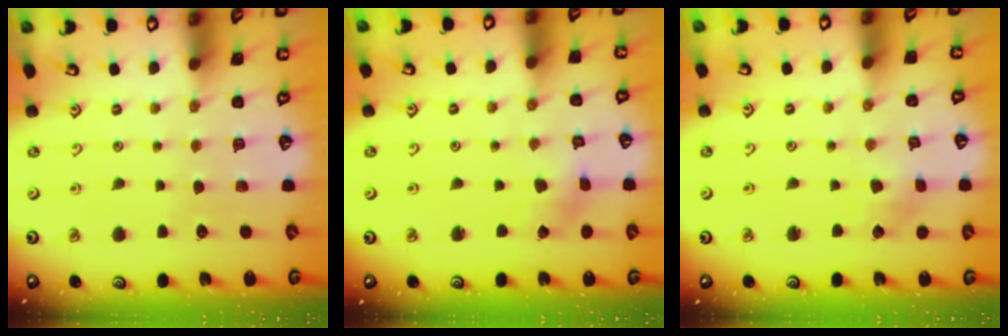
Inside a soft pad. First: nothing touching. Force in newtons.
{"total": 1.3, "press": 1.3, "slide": 0.2}
{"total": 2.8, "press": 2.8, "slide": 0.4}